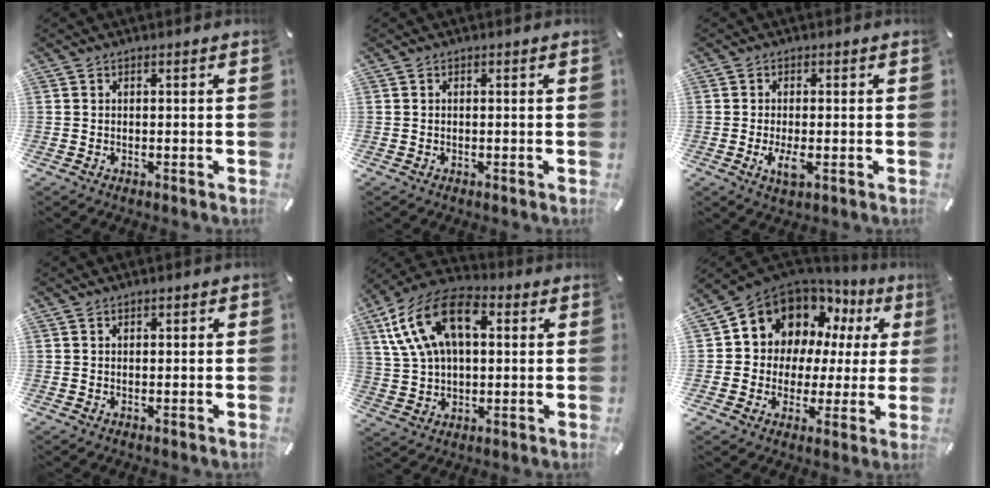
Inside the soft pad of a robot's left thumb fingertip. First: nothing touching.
{"total": 0.0}
{"total": 4.5, "force": [-1.0, 1.6, 4.1], "torque": [-0.086, -0.013, -0.023]}
{"total": 0.5, "force": [0.1, 0.4, 0.3], "torque": [-0.006, 0.003, 0.002]}
{"total": 17.2, "force": [5.9, 10.9, 11.9], "torque": [-0.243, 0.004, 0.108]}
{"total": 12.3, "force": [7.7, 9.2, 2.4], "torque": [-0.062, -0.068, 0.148]}